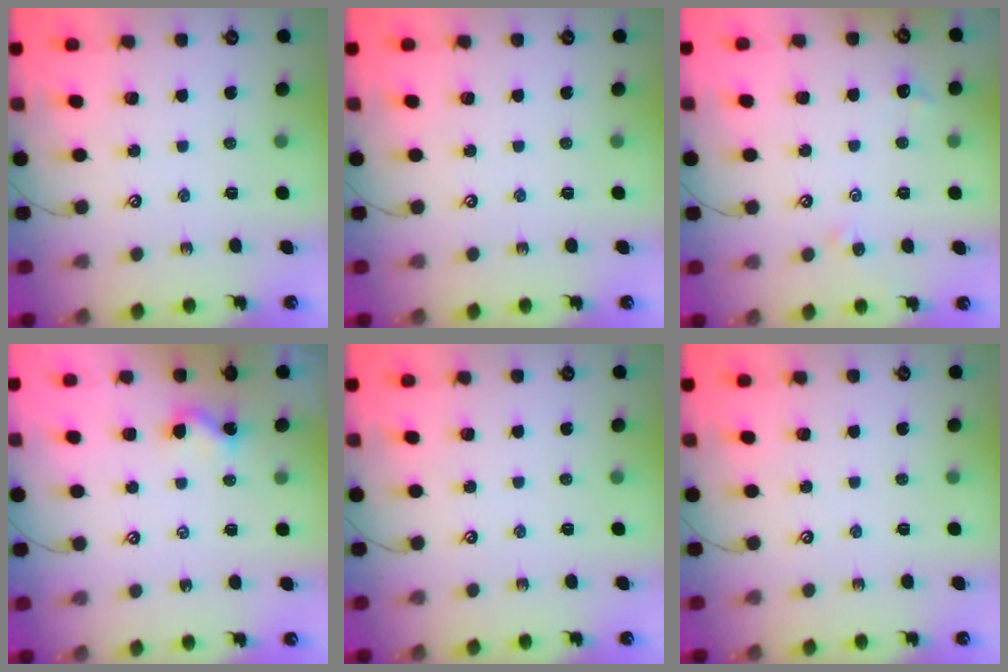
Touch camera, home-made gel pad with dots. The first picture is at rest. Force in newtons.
{"total": 0.0}
{"total": 1.1, "press": 1.0, "slide": 0.5}
{"total": 2.7, "press": 2.7, "slide": 0.3}
{"total": 0.0}
{"total": 0.0}